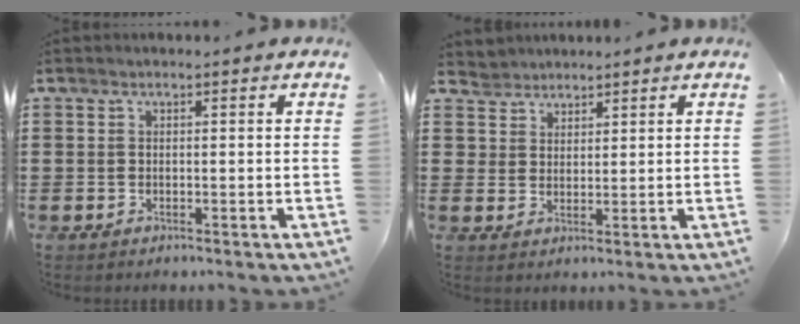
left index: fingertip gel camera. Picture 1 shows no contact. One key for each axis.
{"total": 3.1, "fx": 2.5, "fy": 1.7, "fz": -0.7, "tx": -0.002, "ty": 0.003, "tz": 0.050}